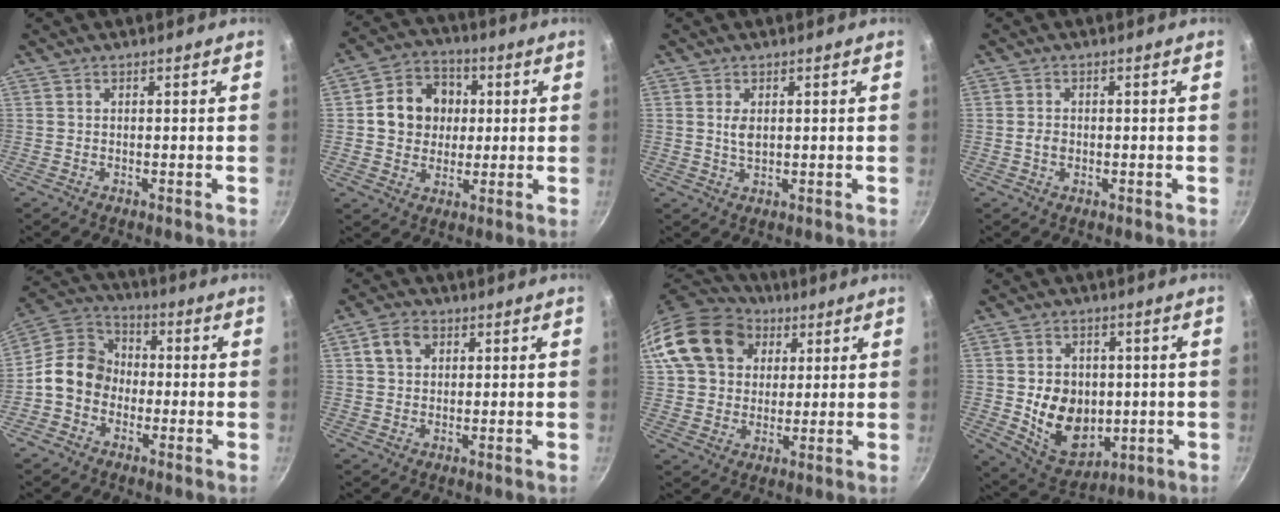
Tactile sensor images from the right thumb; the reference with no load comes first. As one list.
[{"total": 11.8, "force": [1.6, 10.2, 5.7], "torque": [-0.059, 0.014, 0.017]}, {"total": 2.6, "force": [0.5, 1.5, 2.1], "torque": [-0.037, -0.005, 0.011]}, {"total": 1.8, "force": [-0.3, 1.4, 1.1], "torque": [-0.020, 0.005, -0.005]}, {"total": 11.0, "force": [-2.0, 9.3, 5.5], "torque": [-0.061, 0.041, -0.062]}, {"total": 4.9, "force": [1.7, 3.7, 2.7], "torque": [-0.034, 0.003, 0.027]}, {"total": 19.2, "force": [7.1, 14.8, 9.8], "torque": [-0.174, 0.013, 0.122]}, {"total": 13.6, "force": [-0.6, 10.7, 8.4], "torque": [-0.102, -0.010, 0.013]}]